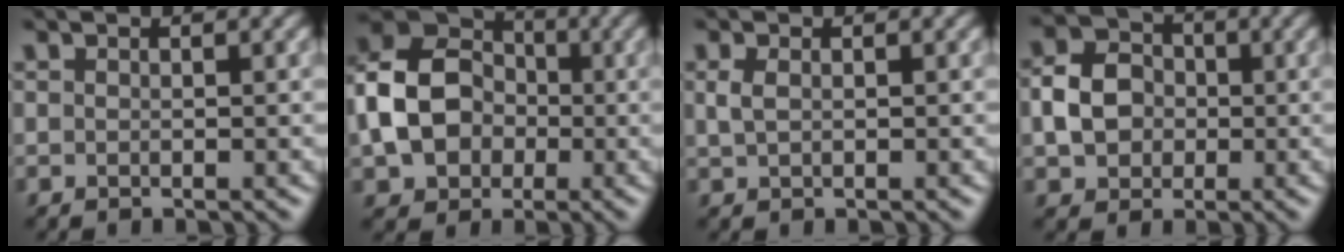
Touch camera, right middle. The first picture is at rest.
{"total": 9.2, "force": [-1.3, 7.3, 5.6], "torque": [-0.120, 0.003, -0.035]}
{"total": 1.3, "force": [0.3, 0.8, 0.9], "torque": [-0.026, 0.001, 0.007]}
{"total": 4.7, "force": [-0.4, 4.0, 2.5], "torque": [-0.047, 0.007, -0.011]}